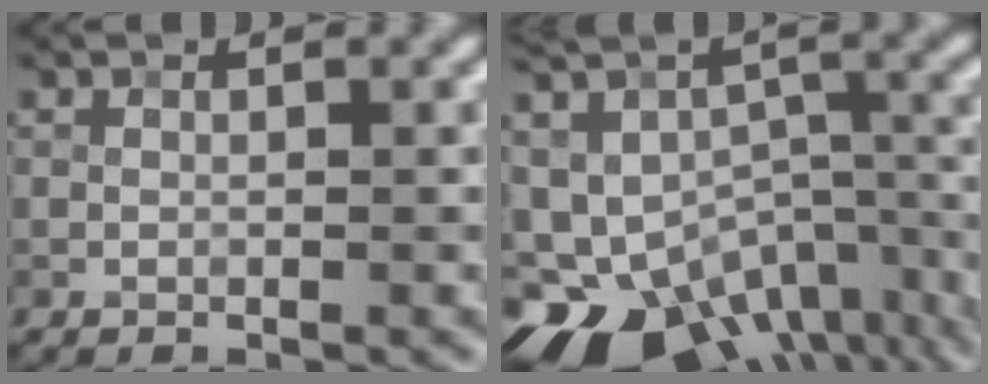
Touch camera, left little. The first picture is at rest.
{"total": 16.4, "force": [-9.5, 10.3, 8.6], "torque": [-0.168, -0.038, -0.105]}